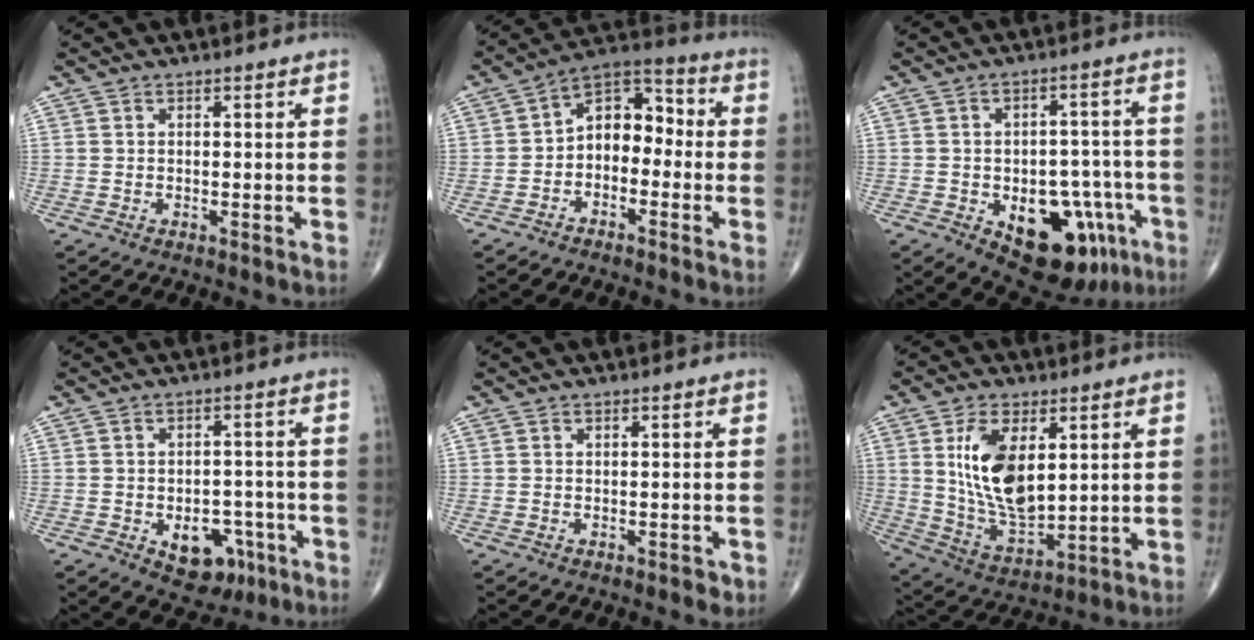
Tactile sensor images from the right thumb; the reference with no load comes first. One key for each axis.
{"total": 9.3, "fx": -1.6, "fy": 6.4, "fz": 6.6, "tx": -0.070, "ty": 0.046, "tz": -0.048}
{"total": 17.0, "fx": -7.1, "fy": 9.6, "fz": 12.0, "tx": -0.120, "ty": 0.040, "tz": -0.083}
{"total": 8.9, "fx": -3.7, "fy": 5.9, "fz": 5.5, "tx": -0.037, "ty": 0.027, "tz": -0.040}
{"total": 1.1, "fx": -0.6, "fy": 0.5, "fz": 0.8, "tx": -0.007, "ty": -0.001, "tz": -0.008}
{"total": 14.4, "fx": 3.7, "fy": 7.4, "fz": 11.8, "tx": -0.212, "ty": -0.025, "tz": 0.082}